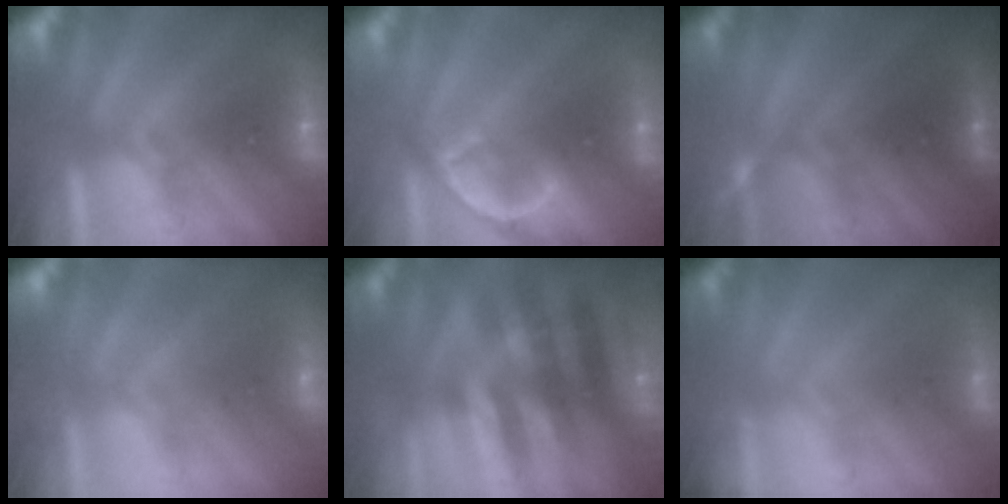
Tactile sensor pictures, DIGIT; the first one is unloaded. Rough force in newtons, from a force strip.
{"total": 4.8}
{"total": 1.2}
{"total": 8.5}
{"total": 2.4}
{"total": 1.6}